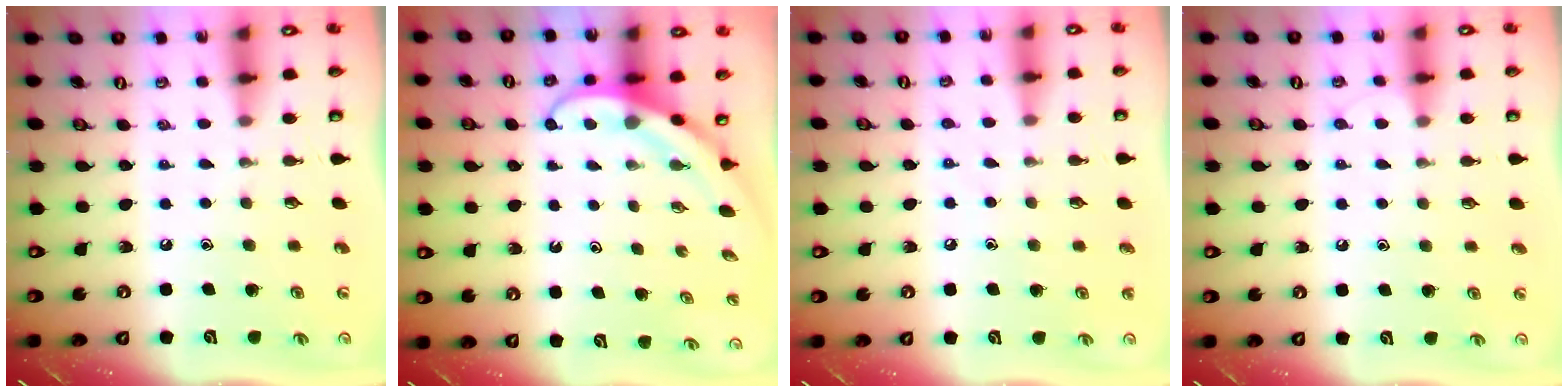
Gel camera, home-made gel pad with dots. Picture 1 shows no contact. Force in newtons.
{"total": 3.8, "press": 3.8, "slide": 0.4}
{"total": 4.3, "press": 4.3, "slide": 0.5}
{"total": 5.0, "press": 5.0, "slide": 0.6}